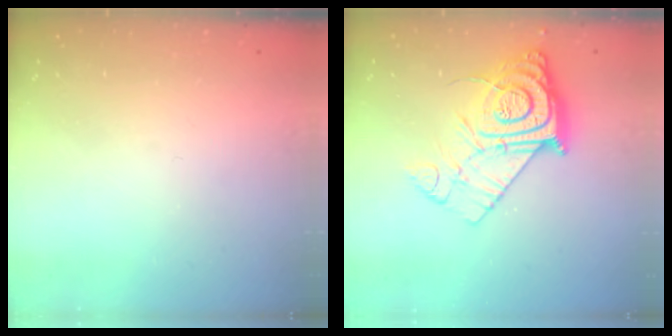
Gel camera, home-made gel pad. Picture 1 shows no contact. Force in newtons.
{"total": 14.9, "press": 14.8, "slide": 1.0}